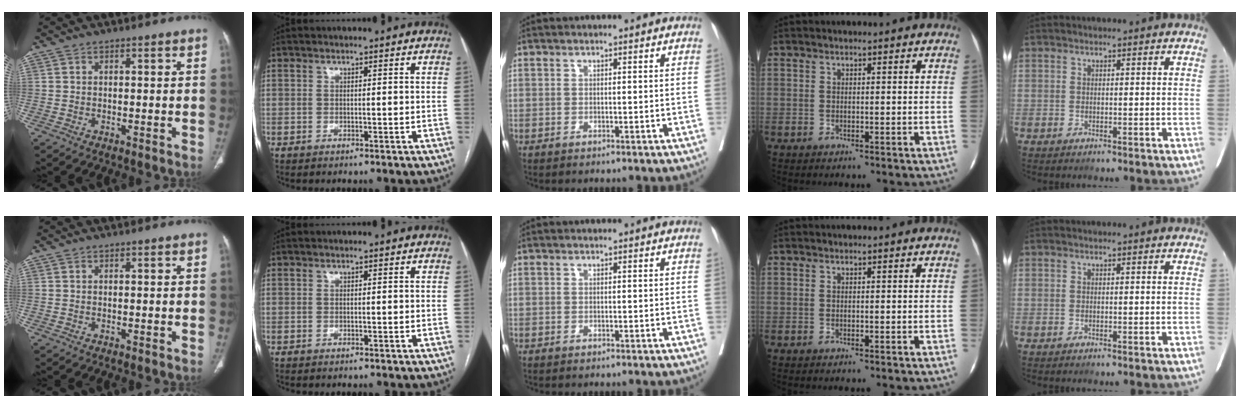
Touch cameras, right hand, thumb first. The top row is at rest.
{}